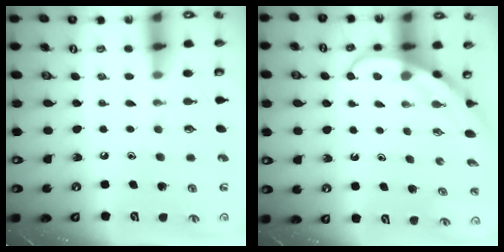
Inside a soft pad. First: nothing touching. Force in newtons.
{"total": 4.0, "press": 4.0, "slide": 0.3}